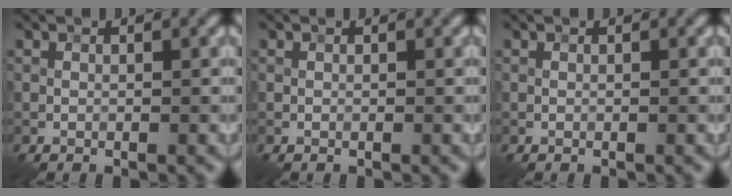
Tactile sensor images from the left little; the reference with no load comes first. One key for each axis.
{"total": 0.0}
{"total": 0.0}